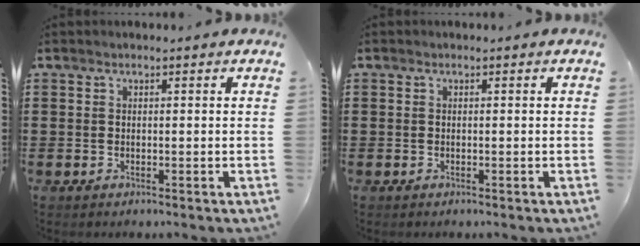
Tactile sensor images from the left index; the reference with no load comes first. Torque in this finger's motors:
{"motor_torque": [0.00, 0.00, 0.00, 0.00]}